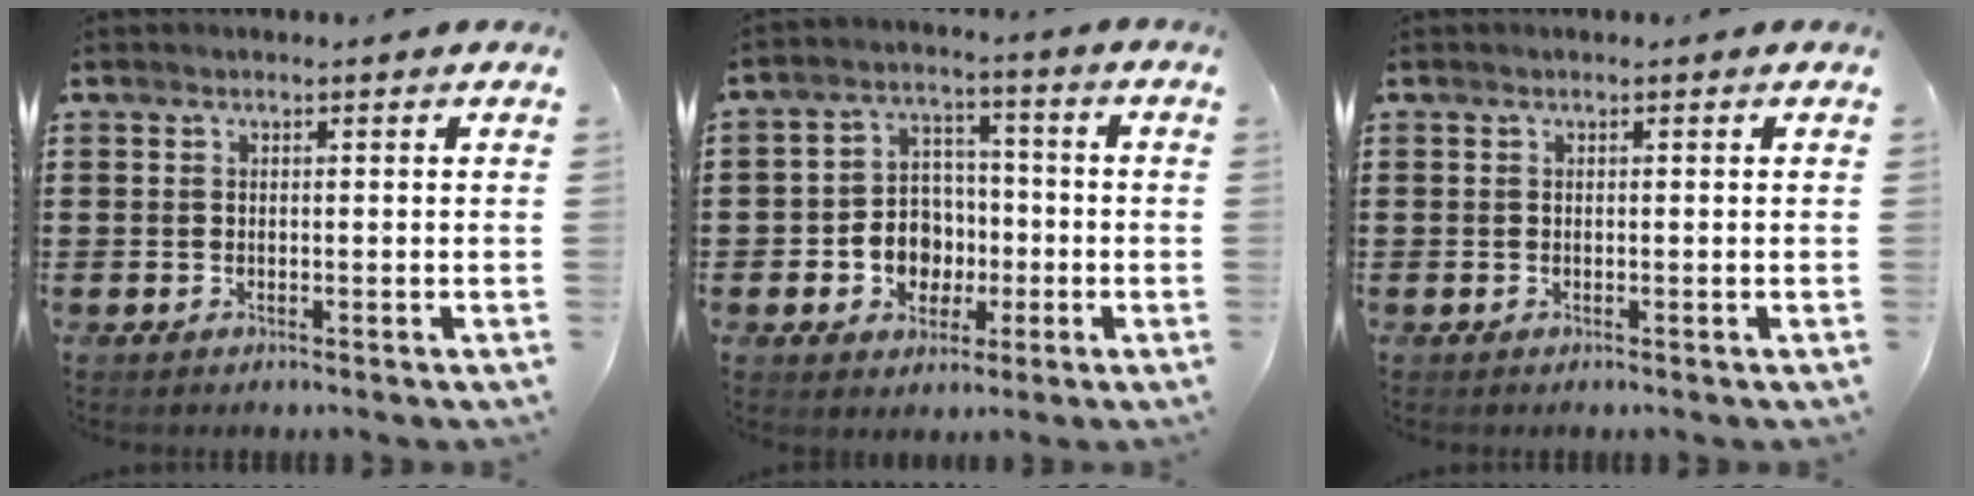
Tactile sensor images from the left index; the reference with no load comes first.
{"total": 6.9, "force": [-1.7, 6.2, 2.5], "torque": [-0.053, 0.019, -0.028]}
{"total": 0.0}